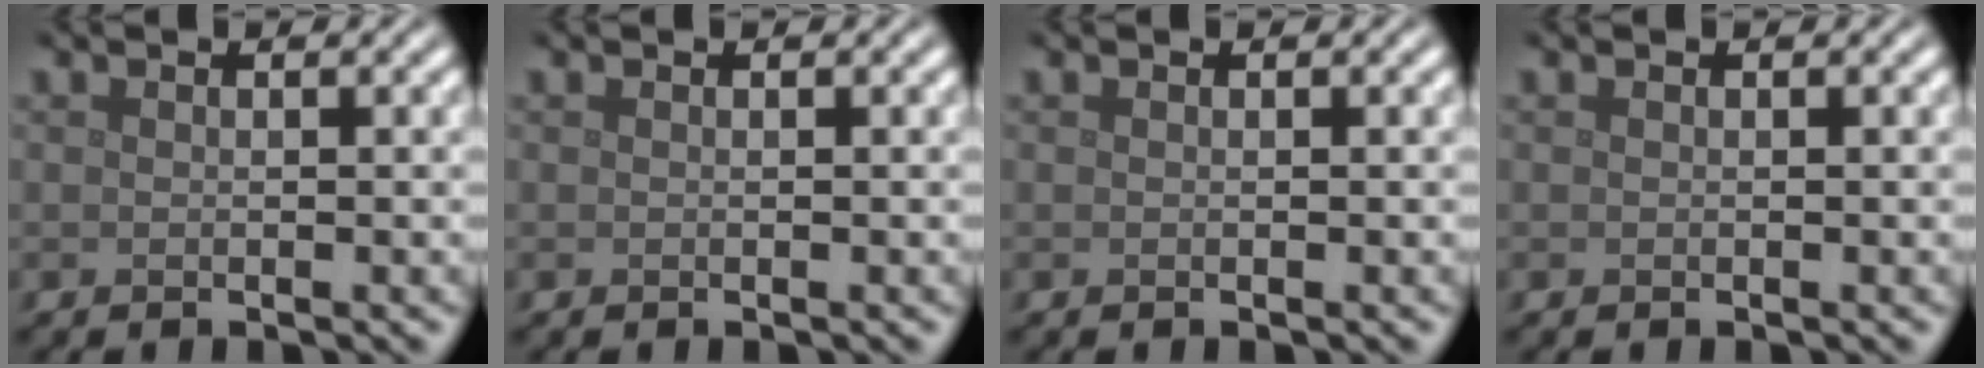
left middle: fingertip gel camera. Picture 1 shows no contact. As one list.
[{"total": 0.0}, {"total": 0.0}, {"total": 0.0}]